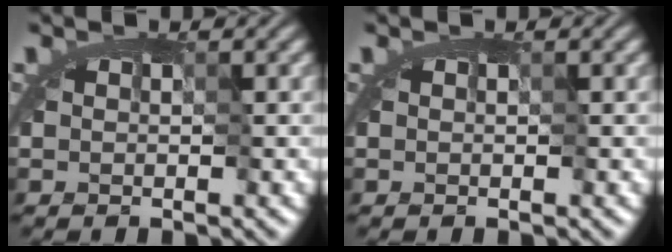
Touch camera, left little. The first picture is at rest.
{"total": 0.0}